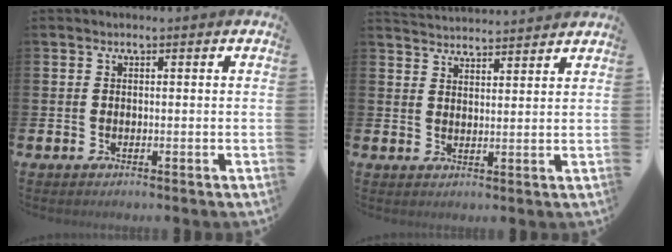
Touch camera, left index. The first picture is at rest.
{"total": 3.7, "force": [3.7, 0.0, -0.2], "torque": [-0.003, -0.024, 0.068]}